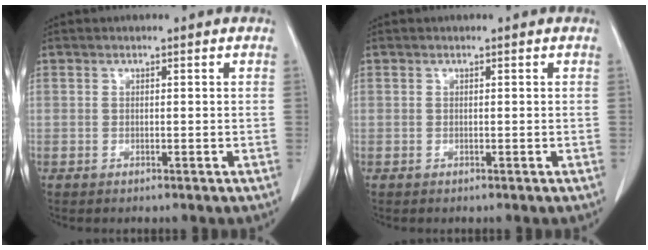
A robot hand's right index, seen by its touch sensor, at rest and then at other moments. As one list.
[{"total": 0.0}]